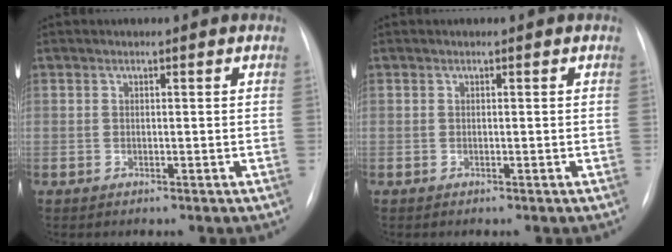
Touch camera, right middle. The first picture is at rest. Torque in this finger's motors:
{"motor_torque": [-0.66, -0.30, 0.01, -0.01]}